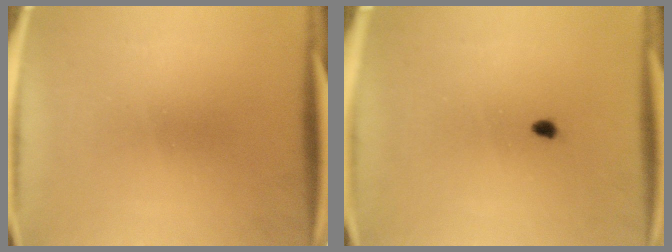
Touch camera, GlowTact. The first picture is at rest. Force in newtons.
{"total": 0.7}